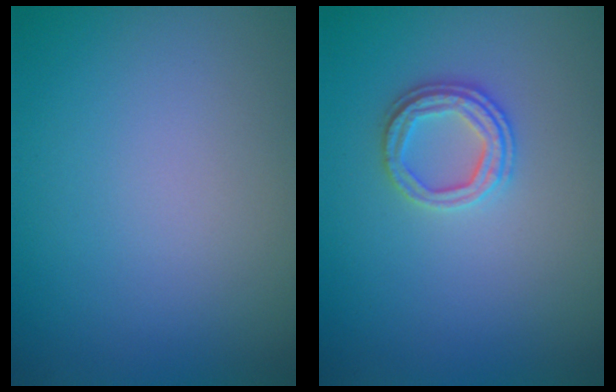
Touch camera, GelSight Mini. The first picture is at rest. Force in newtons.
{"total": 2.6, "press": 2.4, "slide": 0.8}